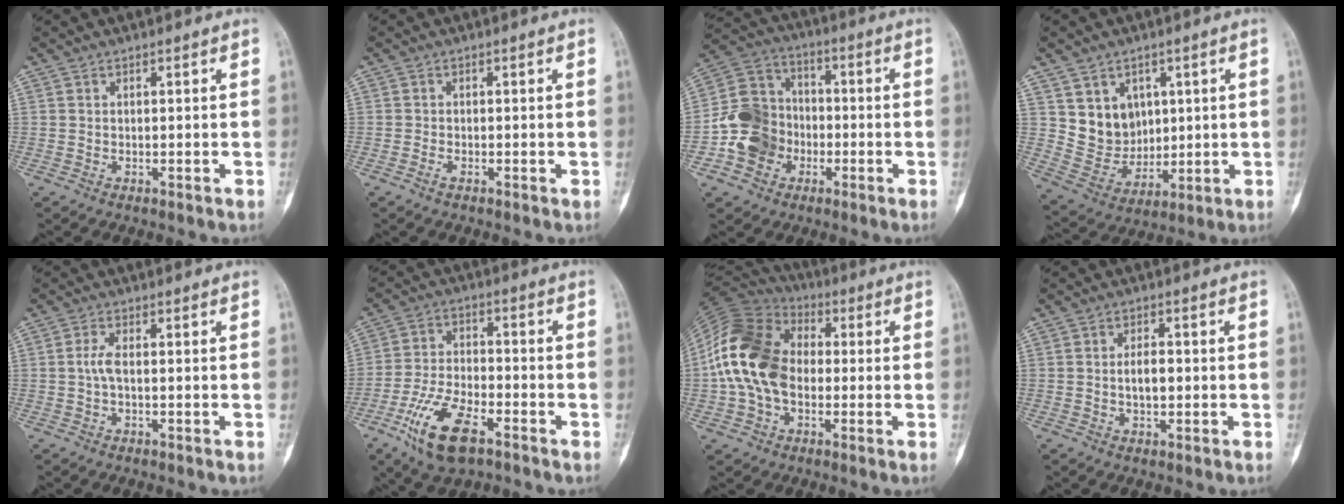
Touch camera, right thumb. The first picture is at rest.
{"total": 0.9, "force": [-0.6, 0.3, 0.6], "torque": [-0.010, 0.000, -0.014]}
{"total": 12.1, "force": [-3.7, 10.5, 4.8], "torque": [-0.065, 0.040, -0.070]}
{"total": 9.6, "force": [3.2, 8.2, 3.9], "torque": [-0.031, -0.023, 0.075]}
{"total": 2.5, "force": [-0.2, 0.9, 2.3], "torque": [-0.055, 0.002, -0.006]}
{"total": 13.1, "force": [-7.0, 5.7, 9.6], "torque": [-0.181, 0.020, -0.127]}
{"total": 17.5, "force": [-0.7, 12.4, 12.3], "torque": [-0.236, 0.031, -0.022]}
{"total": 3.4, "force": [-0.3, 1.7, 2.9], "torque": [-0.047, 0.005, -0.007]}